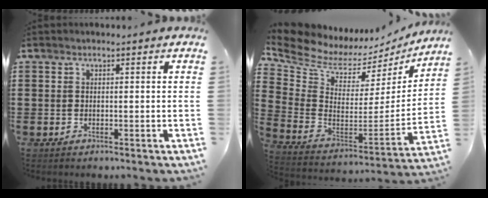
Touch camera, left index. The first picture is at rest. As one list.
[{"total": 6.0, "force": [5.0, 2.9, 1.7], "torque": [-0.071, -0.049, 0.082]}]